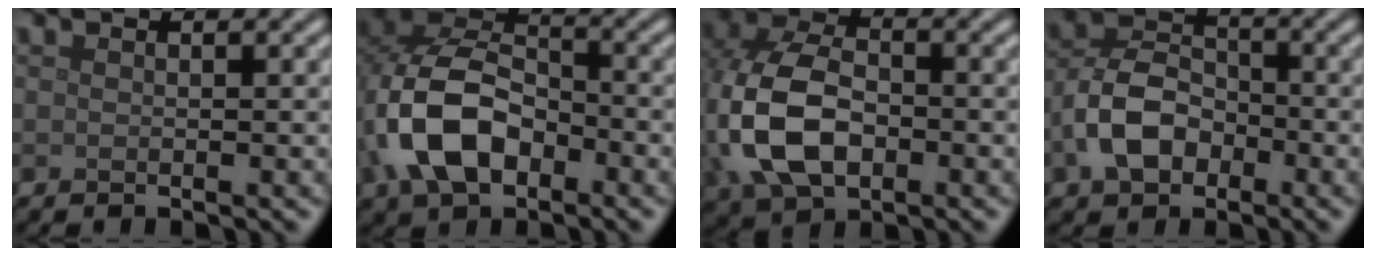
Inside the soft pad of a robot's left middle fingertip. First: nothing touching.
{"total": 8.7, "force": [-2.7, 5.6, 6.2], "torque": [-0.139, 0.009, -0.058]}
{"total": 10.0, "force": [-1.7, 6.7, 7.3], "torque": [-0.184, -0.007, -0.041]}
{"total": 5.8, "force": [-2.1, 4.1, 3.6], "torque": [-0.073, 0.004, -0.044]}